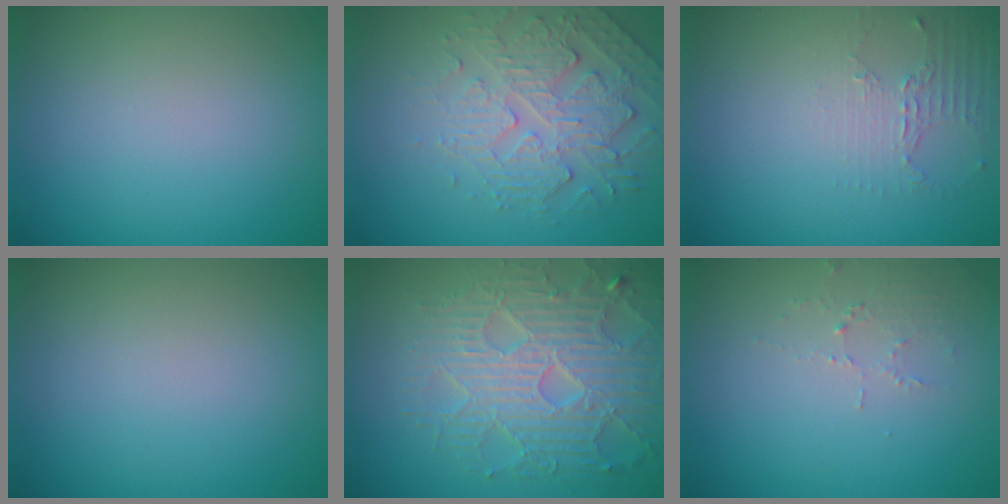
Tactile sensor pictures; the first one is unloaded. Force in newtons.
{"total": 4.9, "press": 3.7, "slide": 3.1}
{"total": 2.1, "press": 1.5, "slide": 1.5}
{"total": 0.0}
{"total": 7.0, "press": 5.7, "slide": 4.0}
{"total": 1.5, "press": 1.5, "slide": 0.2}